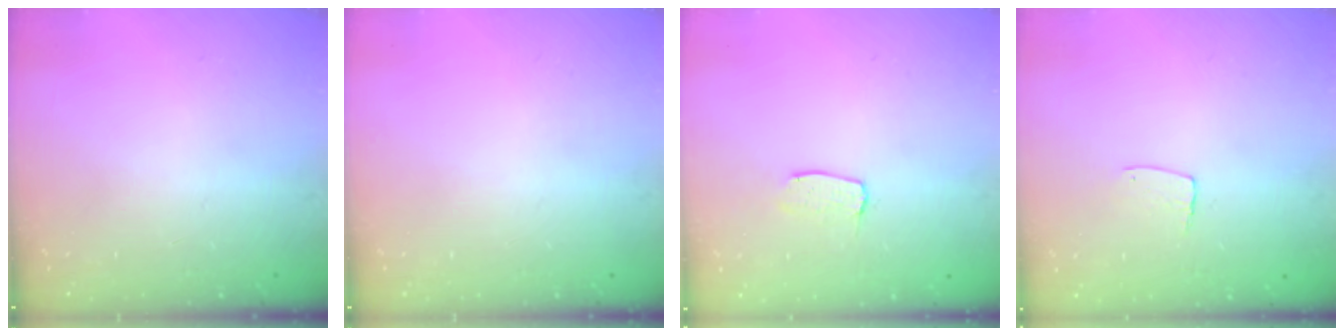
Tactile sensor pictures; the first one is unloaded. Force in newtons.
{"total": 0.0}
{"total": 4.0, "press": 4.0, "slide": 0.3}
{"total": 5.1, "press": 5.1, "slide": 0.4}